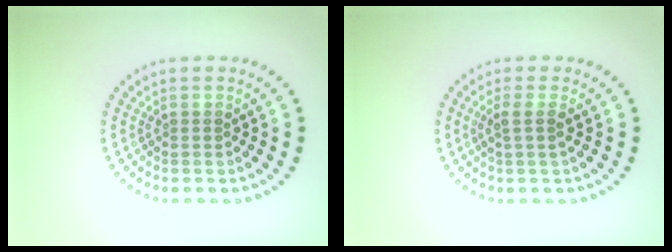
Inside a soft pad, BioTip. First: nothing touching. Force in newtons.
{"total": 1.4, "press": 1.2, "slide": 0.8}